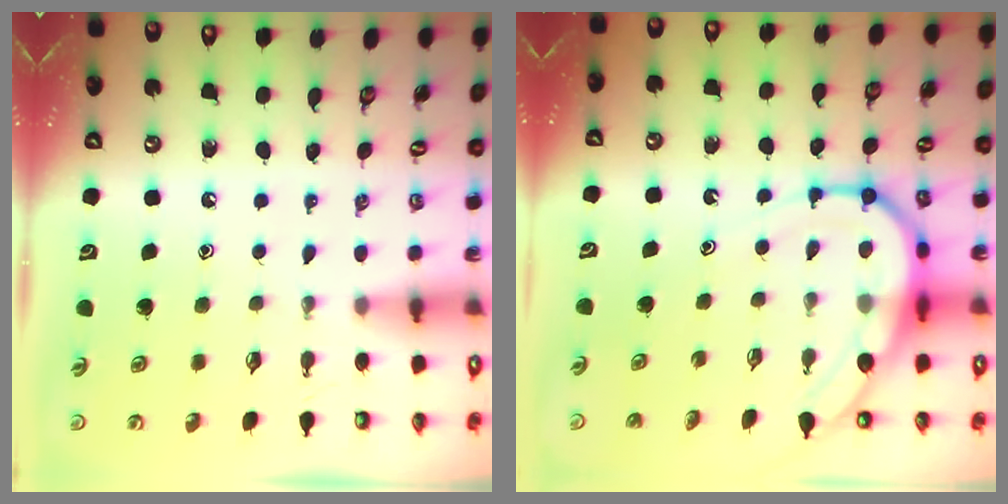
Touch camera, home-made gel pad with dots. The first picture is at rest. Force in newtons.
{"total": 10.2, "press": 10.2, "slide": 1.0}